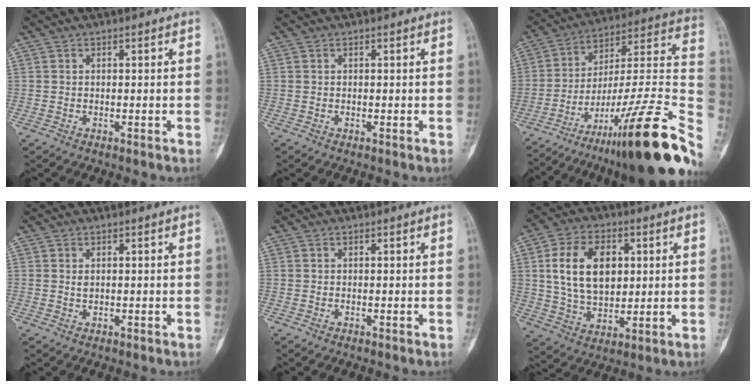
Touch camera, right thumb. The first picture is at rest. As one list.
[{"total": 0.0}, {"total": 29.7, "force": [-16.1, 4.8, 24.5], "torque": [-0.285, 0.077, -0.248]}, {"total": 1.0, "force": [0.3, 0.6, 0.7], "torque": [-0.012, -0.002, 0.009]}, {"total": 0.0}, {"total": 14.3, "force": [3.0, 9.3, 10.4], "torque": [-0.155, -0.010, 0.057]}]